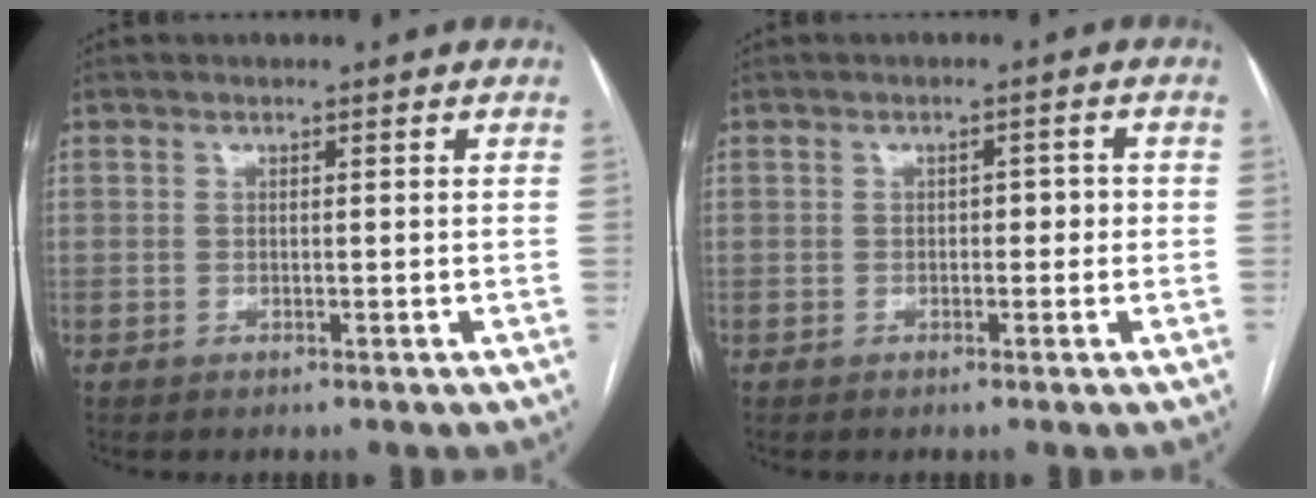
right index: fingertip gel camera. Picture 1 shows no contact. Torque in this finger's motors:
{"motor_torque": [0.18, -0.04, 0.20, 0.02]}